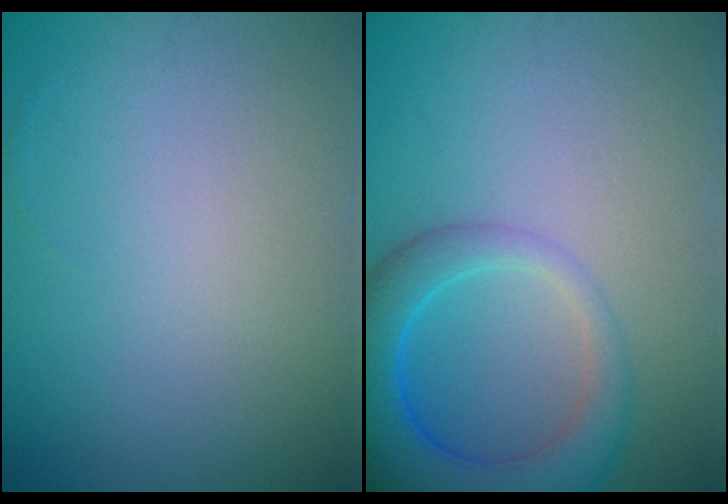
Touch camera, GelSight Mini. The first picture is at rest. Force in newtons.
{"total": 6.8, "press": 6.8, "slide": 0.5}